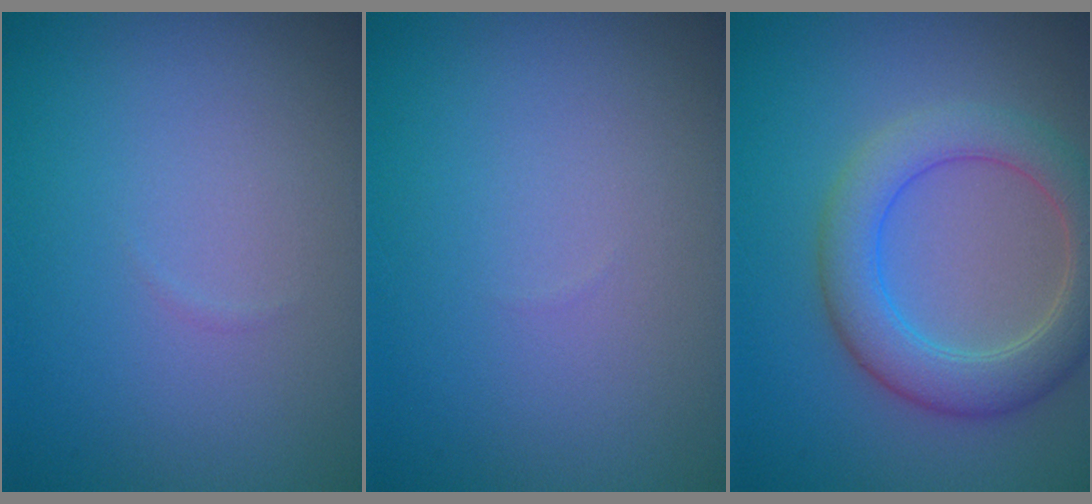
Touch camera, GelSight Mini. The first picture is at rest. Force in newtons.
{"total": 0.0}
{"total": 5.2, "press": 5.2, "slide": 0.3}